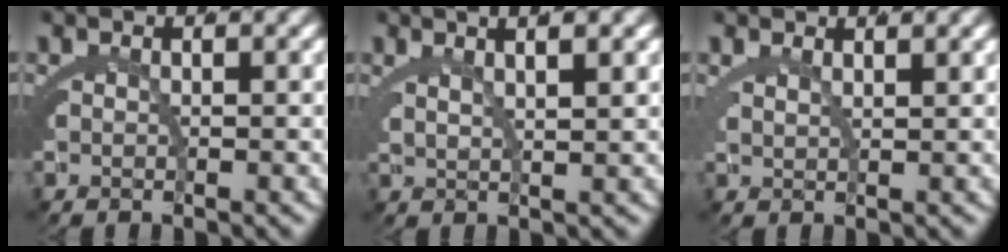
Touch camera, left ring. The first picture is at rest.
{"total": 4.5, "force": [3.1, 0.7, 3.2], "torque": [-0.038, 0.014, 0.049]}
{"total": 1.7, "force": [1.5, -0.6, 0.5], "torque": [-0.007, -0.006, 0.035]}